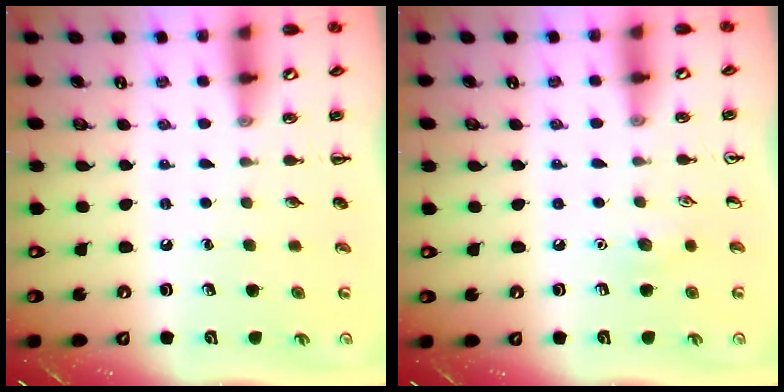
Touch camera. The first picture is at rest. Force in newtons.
{"total": 5.6, "press": 5.4, "slide": 1.7}